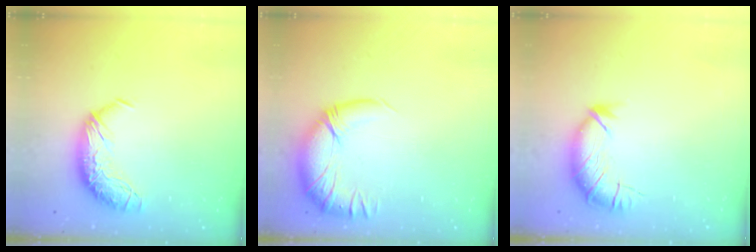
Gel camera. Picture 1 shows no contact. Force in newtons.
{"total": 3.5, "press": 0.1, "slide": 3.5}
{"total": 3.1, "press": 2.2, "slide": 2.2}